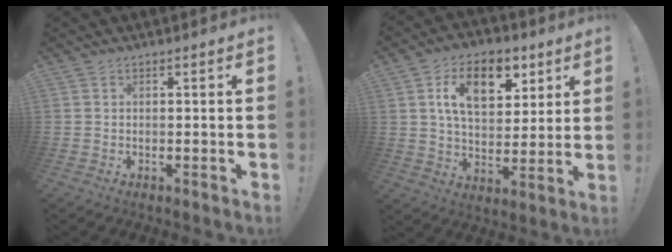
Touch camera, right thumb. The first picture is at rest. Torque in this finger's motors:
{"motor_torque": [1.32, 1.82, 0.40, -0.07, 0.46]}